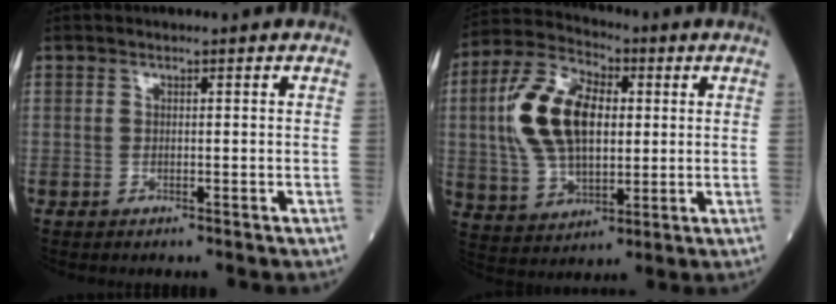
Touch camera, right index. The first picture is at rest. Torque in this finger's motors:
{"motor_torque": [1.97, 0.17, 0.47, 0.11]}